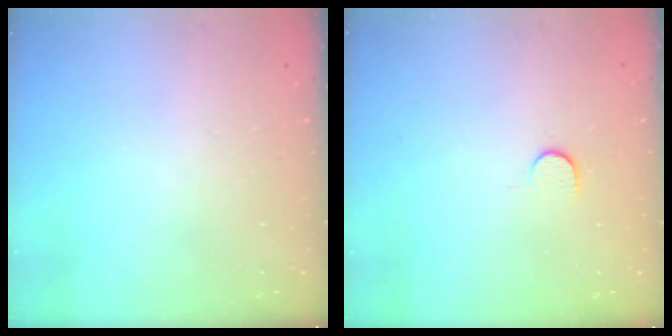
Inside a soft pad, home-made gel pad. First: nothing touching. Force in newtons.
{"total": 5.3, "press": 5.2, "slide": 0.5}